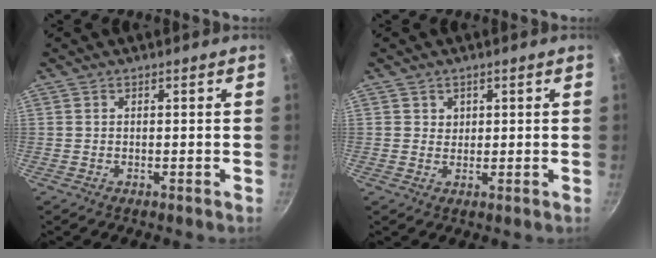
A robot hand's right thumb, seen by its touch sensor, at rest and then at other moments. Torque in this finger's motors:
{"motor_torque": [-0.14, -0.18, 0.51, 0.19, -0.01]}